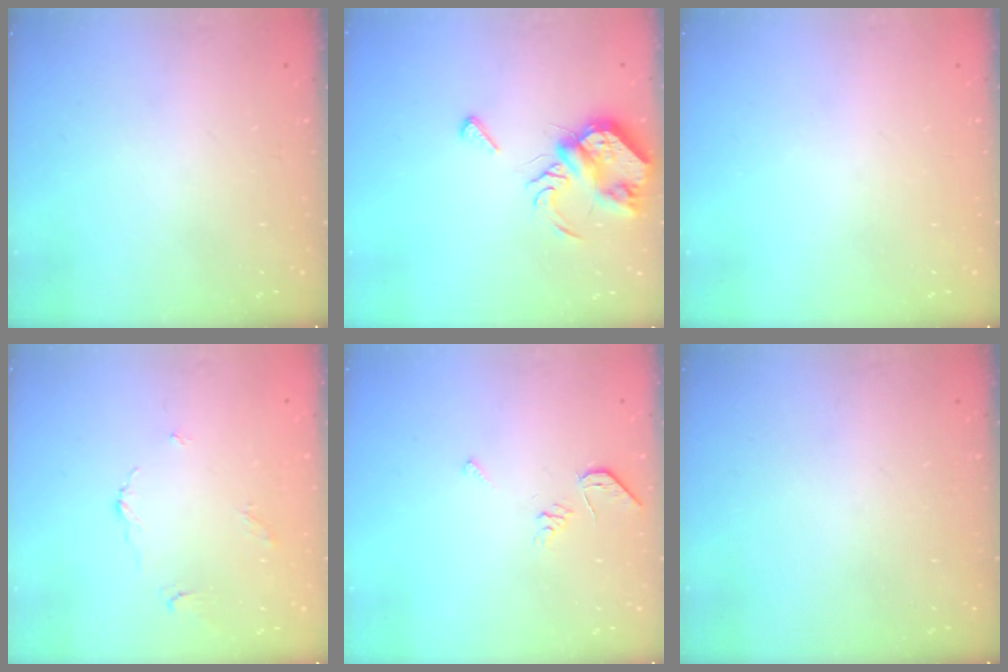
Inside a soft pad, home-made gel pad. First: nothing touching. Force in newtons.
{"total": 7.8, "press": 7.8, "slide": 0.5}
{"total": 0.0}
{"total": 3.7, "press": 3.7, "slide": 0.5}
{"total": 5.1, "press": 5.1, "slide": 0.6}
{"total": 0.0}